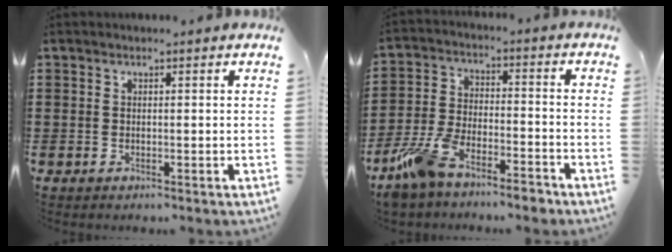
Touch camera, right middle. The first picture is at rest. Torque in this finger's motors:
{"motor_torque": [1.46, 0.68, 0.58, 0.21]}